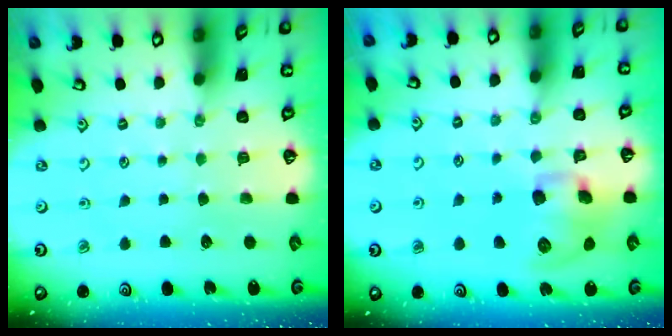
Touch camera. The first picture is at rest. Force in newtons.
{"total": 11.3, "press": 11.1, "slide": 2.3}